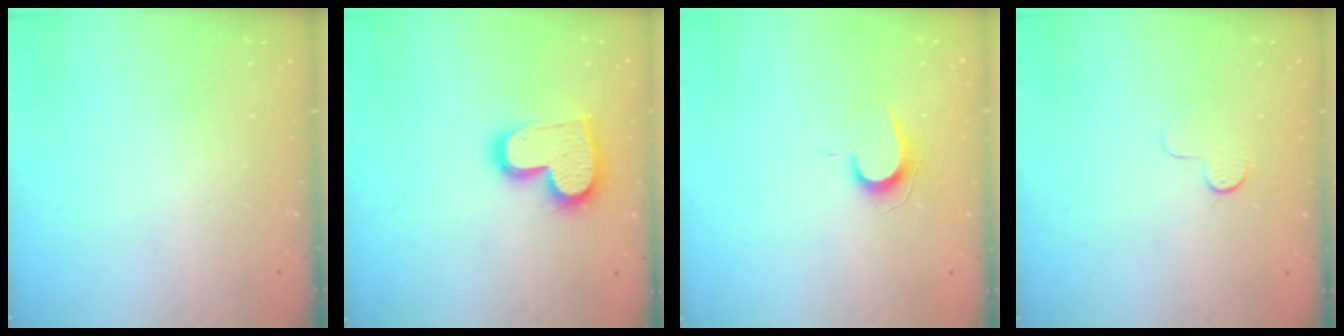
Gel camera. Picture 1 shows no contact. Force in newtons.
{"total": 16.9, "press": 16.9, "slide": 1.5}
{"total": 7.0, "press": 7.0, "slide": 0.7}
{"total": 4.6, "press": 4.6, "slide": 0.4}